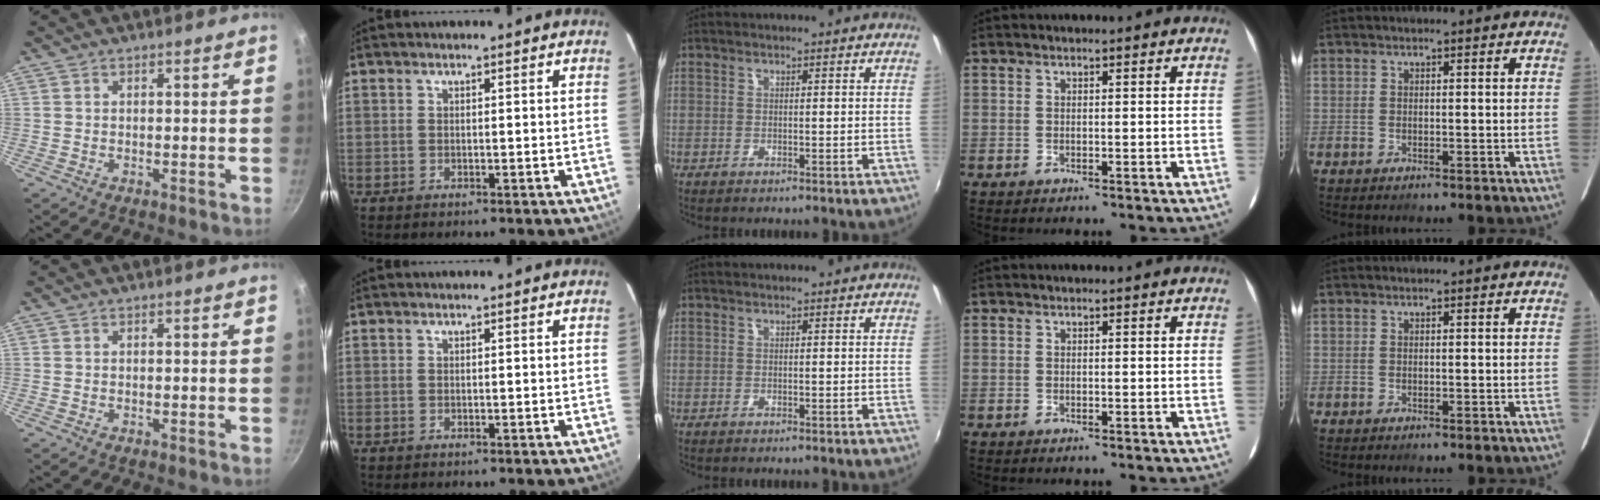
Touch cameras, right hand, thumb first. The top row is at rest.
{}